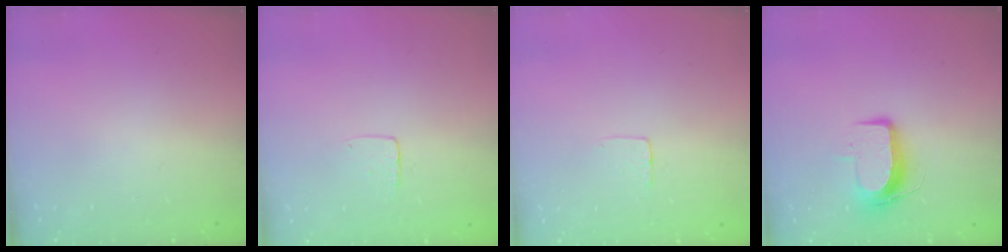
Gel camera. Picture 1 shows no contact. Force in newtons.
{"total": 3.6, "press": 3.6, "slide": 0.3}
{"total": 2.7, "press": 2.7, "slide": 0.1}
{"total": 9.4, "press": 9.3, "slide": 0.9}